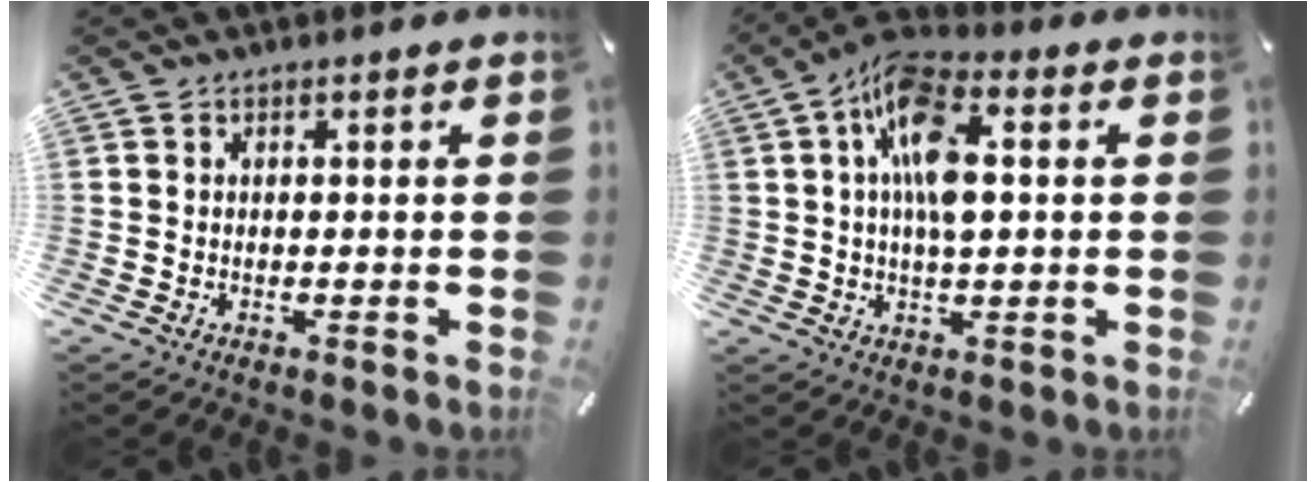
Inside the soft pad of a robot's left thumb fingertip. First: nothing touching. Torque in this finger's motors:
{"motor_torque": [2.27, 2.68, 1.28, -1.17, 0.62]}